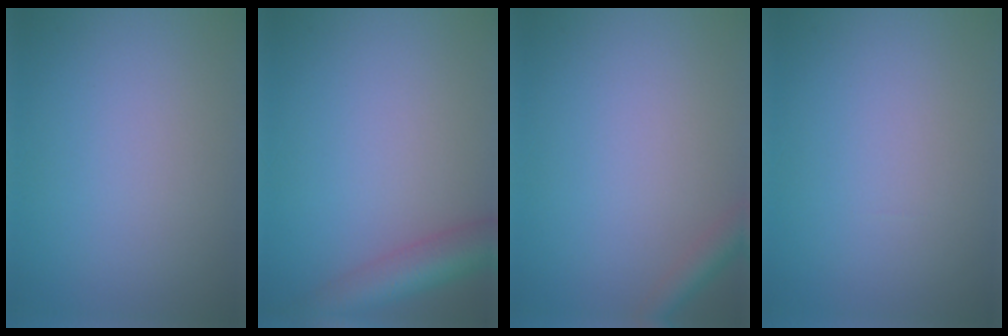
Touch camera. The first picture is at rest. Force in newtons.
{"total": 5.1, "press": 5.1, "slide": 0.2}
{"total": 2.2, "press": 2.2, "slide": 0.2}
{"total": 0.0}